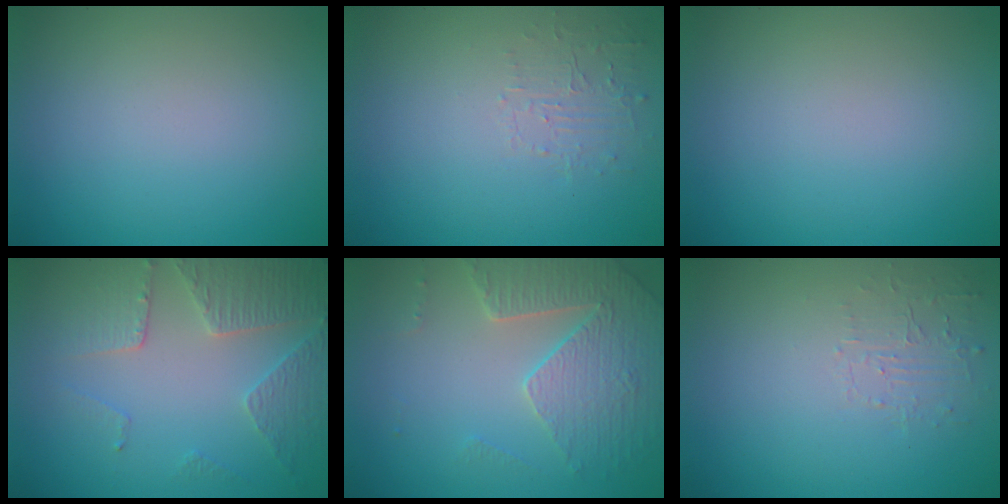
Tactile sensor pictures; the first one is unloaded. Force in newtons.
{"total": 1.5, "press": 0.1, "slide": 1.5}
{"total": 0.0}
{"total": 4.6, "press": 3.4, "slide": 3.1}
{"total": 3.9, "press": 3.8, "slide": 0.8}
{"total": 1.5, "press": 0.1, "slide": 1.5}